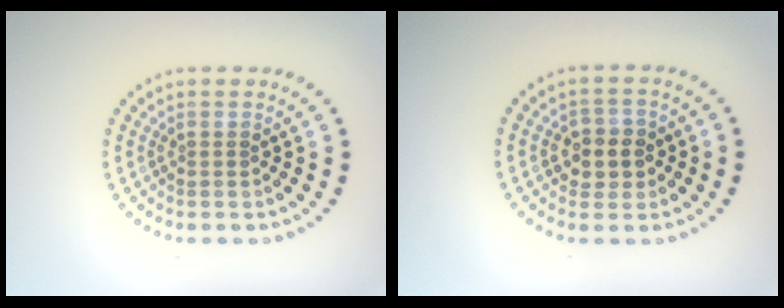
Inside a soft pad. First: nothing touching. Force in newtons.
{"total": 2.8, "press": 2.7, "slide": 0.7}